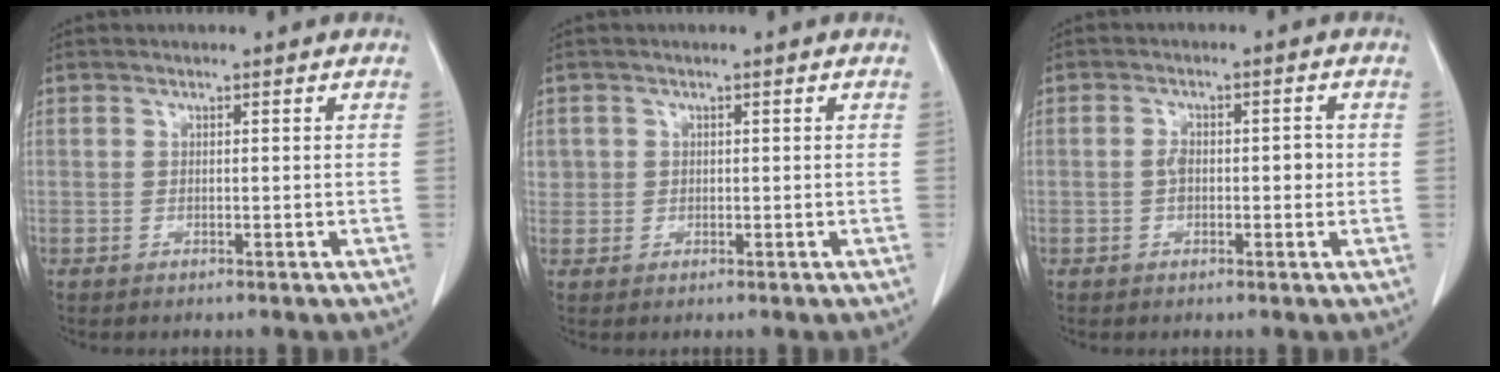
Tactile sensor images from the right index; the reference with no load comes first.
{"total": 1.7, "force": [0.4, 1.7, 0.1], "torque": [0.015, 0.006, 0.005]}
{"total": 3.3, "force": [-0.2, 1.8, 2.7], "torque": [-0.041, 0.015, -0.002]}